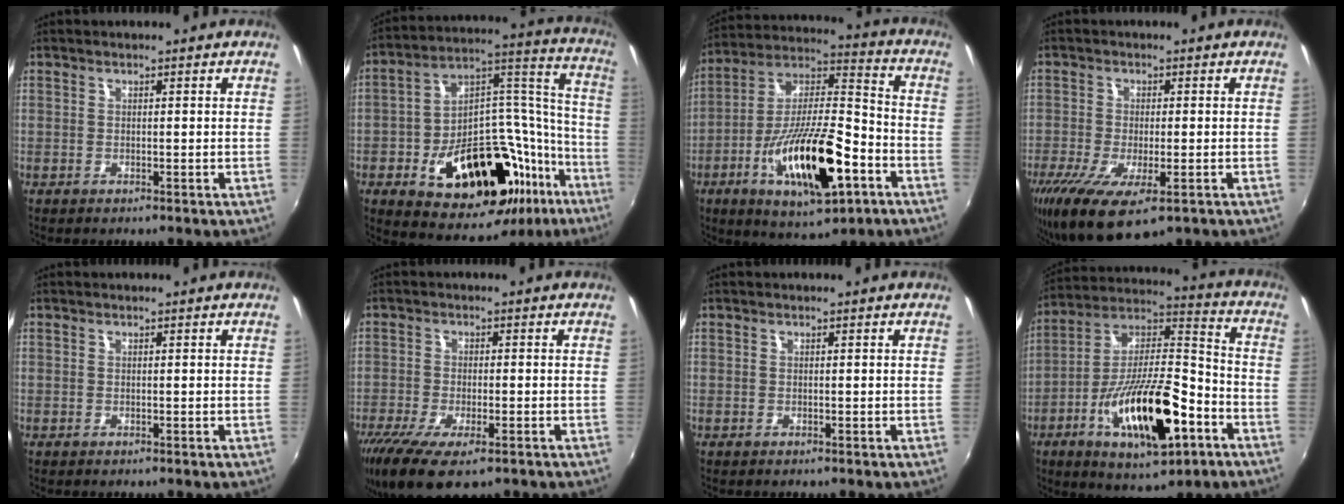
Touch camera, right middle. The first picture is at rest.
{"total": 30.8, "force": [-16.1, 17.1, 19.9], "torque": [-0.298, 0.061, -0.213]}
{"total": 20.6, "force": [-8.5, 6.8, 17.5], "torque": [-0.309, -0.004, -0.139]}
{"total": 11.5, "force": [-6.5, 3.9, 8.7], "torque": [-0.185, -0.051, -0.106]}
{"total": 0.0}
{"total": 12.0, "force": [-7.8, 4.3, 8.1], "torque": [-0.181, -0.048, -0.132]}
{"total": 0.0}
{"total": 21.2, "force": [-8.8, 7.4, 17.8], "torque": [-0.308, -0.002, -0.144]}